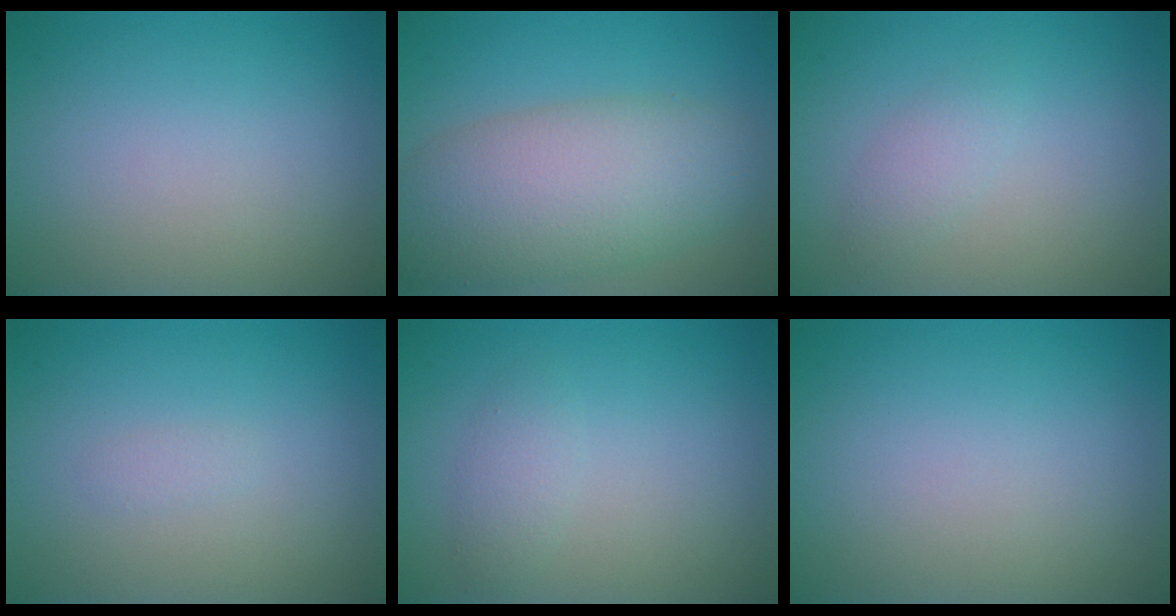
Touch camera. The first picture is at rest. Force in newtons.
{"total": 8.1, "press": 8.1, "slide": 0.6}
{"total": 1.4, "press": 1.4, "slide": 0.1}
{"total": 0.5, "press": 0.5, "slide": 0.0}
{"total": 1.5, "press": 1.5, "slide": 0.0}
{"total": 0.0}